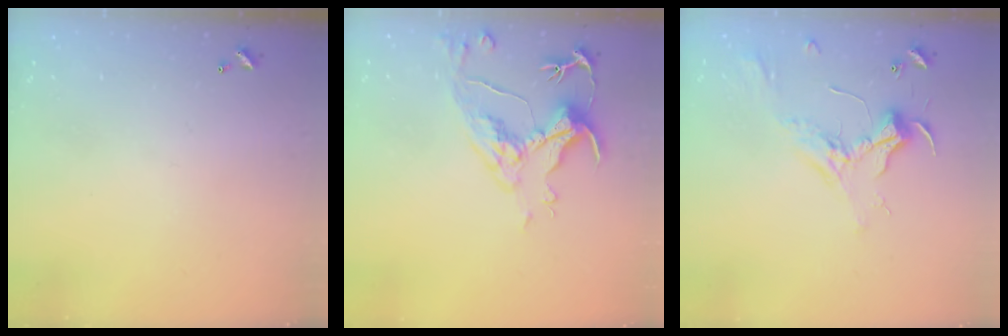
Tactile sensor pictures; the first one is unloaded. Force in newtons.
{"total": 6.6, "press": 6.5, "slide": 1.5}
{"total": 2.3, "press": 2.2, "slide": 0.7}